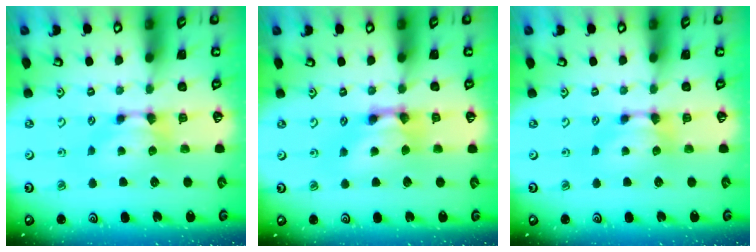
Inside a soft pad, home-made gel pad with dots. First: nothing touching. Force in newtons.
{"total": 3.3, "press": 3.3, "slide": 0.2}
{"total": 0.0}